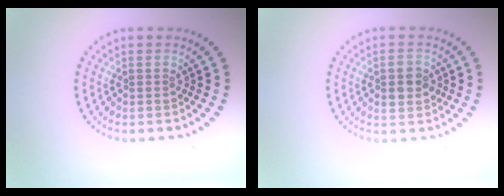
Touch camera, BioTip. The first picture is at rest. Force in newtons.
{"total": 2.8, "press": 2.8, "slide": 0.1}